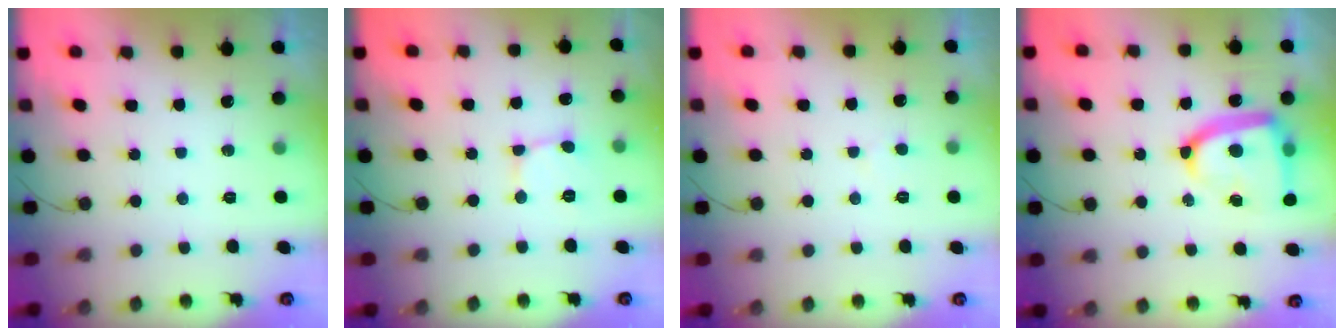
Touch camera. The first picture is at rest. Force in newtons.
{"total": 2.1, "press": 2.1, "slide": 0.2}
{"total": 1.3, "press": 1.3, "slide": 0.1}
{"total": 16.4, "press": 16.4, "slide": 1.3}